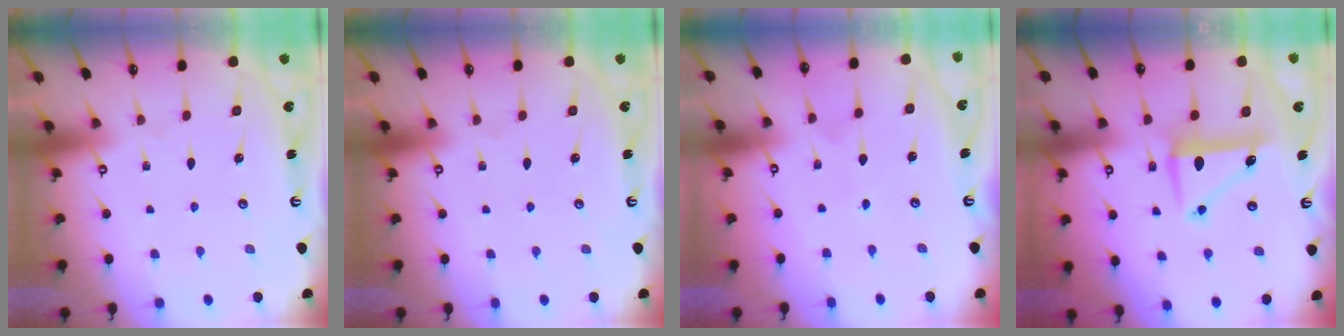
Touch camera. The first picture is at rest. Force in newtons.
{"total": 0.0}
{"total": 2.7, "press": 2.7, "slide": 0.2}
{"total": 8.1, "press": 8.0, "slide": 1.1}